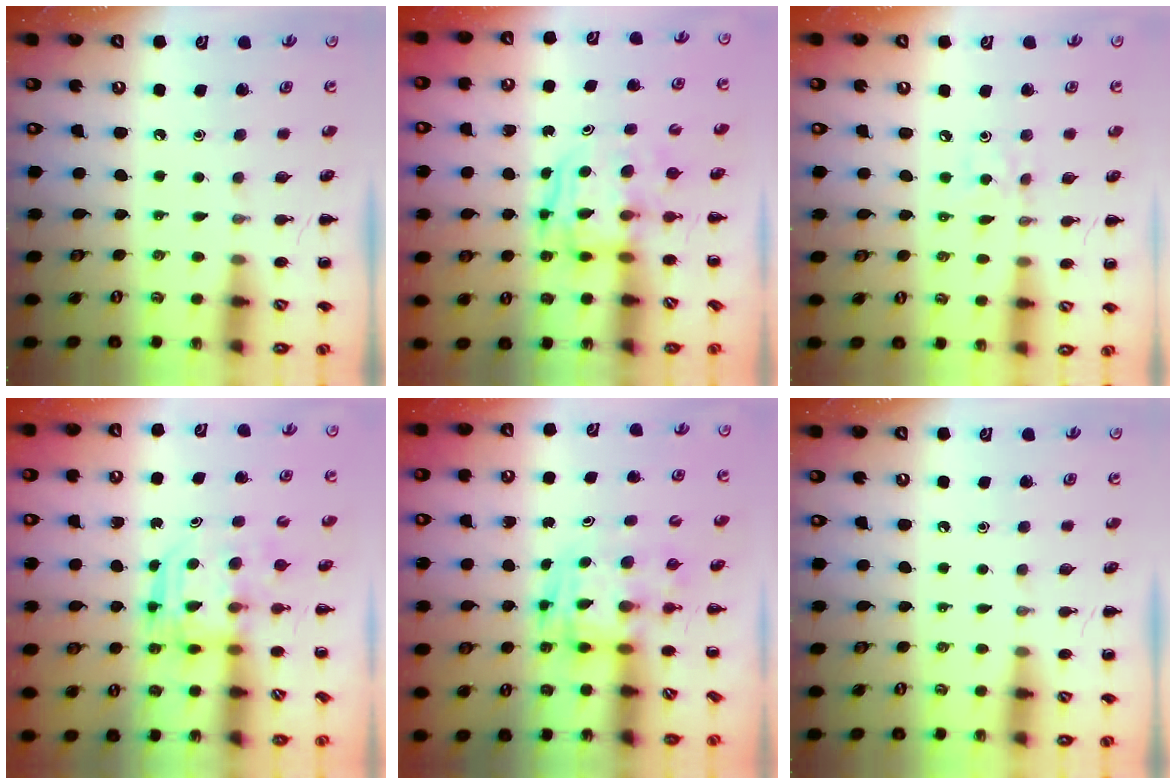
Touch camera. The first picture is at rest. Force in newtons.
{"total": 3.7, "press": 3.6, "slide": 0.4}
{"total": 2.1, "press": 2.0, "slide": 0.6}
{"total": 3.1, "press": 3.1, "slide": 0.2}
{"total": 3.4, "press": 3.3, "slide": 0.6}
{"total": 0.0}